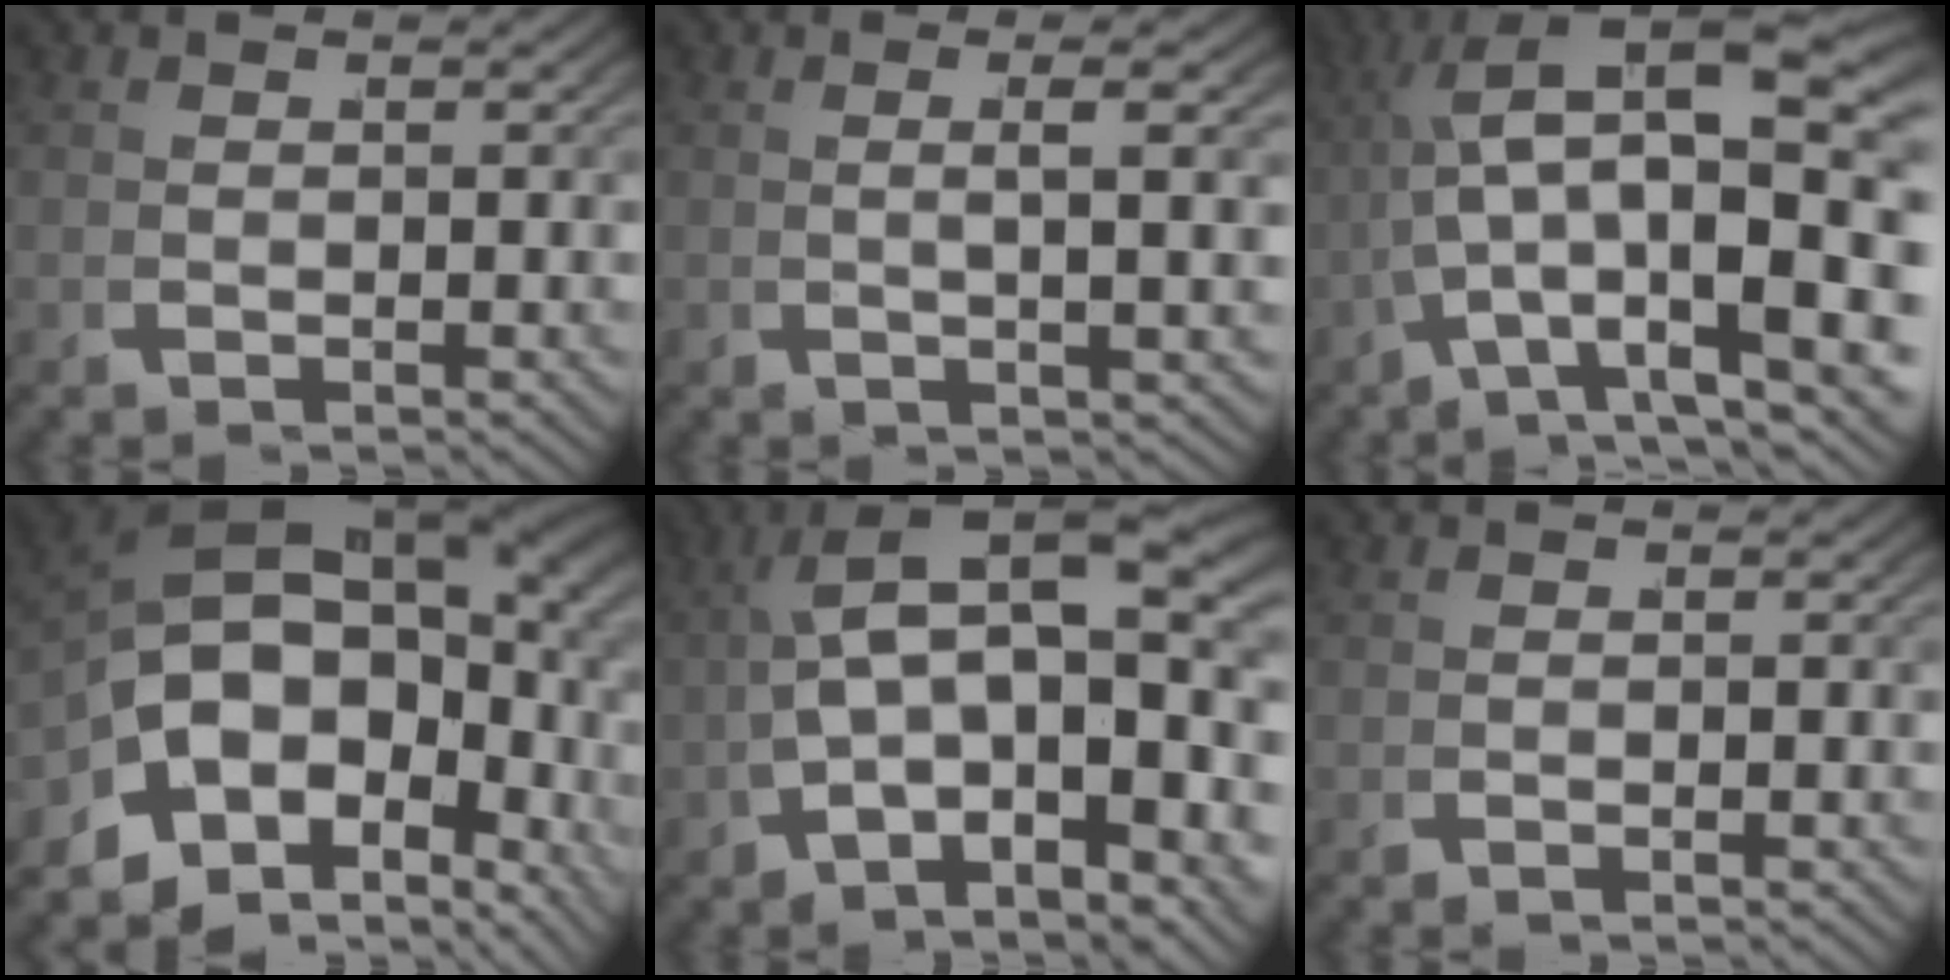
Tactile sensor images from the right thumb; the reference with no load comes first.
{"total": 2.9, "force": [0.9, 0.1, 2.8], "torque": [-0.052, 0.012, 0.012]}
{"total": 14.0, "force": [2.5, 6.8, 11.9], "torque": [-0.203, -0.016, 0.055]}
{"total": 19.2, "force": [0.2, 13.3, 13.8], "torque": [-0.261, -0.024, 0.003]}
{"total": 13.9, "force": [0.7, 7.9, 11.4], "torque": [-0.209, -0.024, 0.019]}
{"total": 0.0}